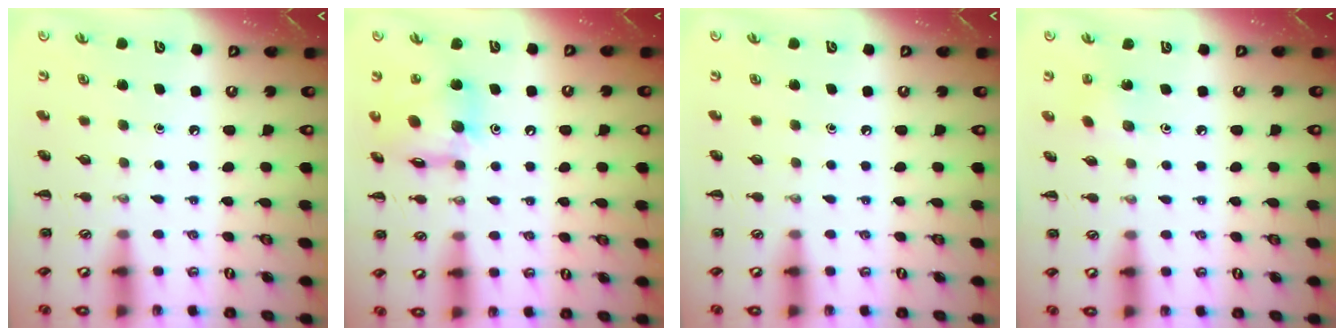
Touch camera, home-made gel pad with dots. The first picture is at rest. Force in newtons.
{"total": 14.0, "press": 13.8, "slide": 2.5}
{"total": 0.0}
{"total": 2.9, "press": 2.8, "slide": 0.9}